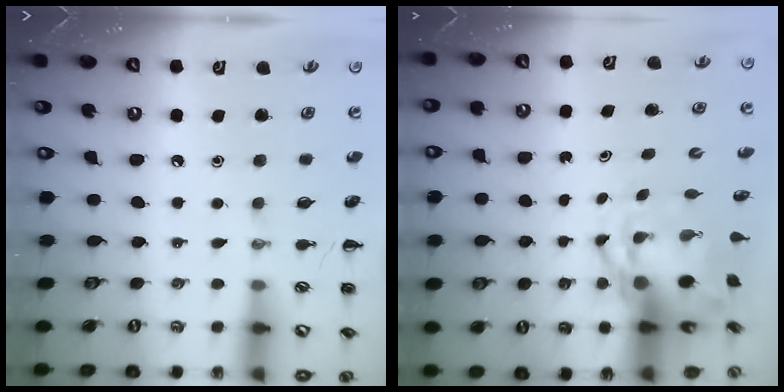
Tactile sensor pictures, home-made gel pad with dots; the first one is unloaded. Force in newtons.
{"total": 4.3, "press": 4.2, "slide": 0.9}